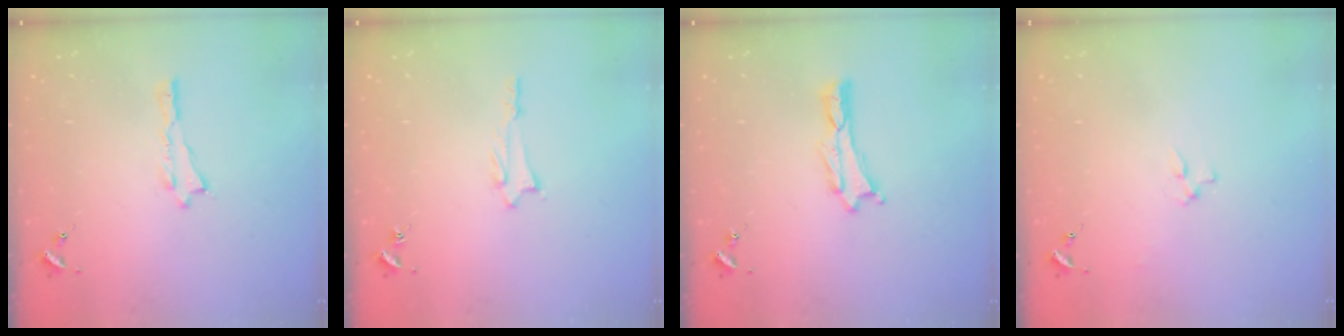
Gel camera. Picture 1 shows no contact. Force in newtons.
{"total": 1.4, "press": 1.4, "slide": 0.2}
{"total": 0.0}
{"total": 2.3, "press": 2.3, "slide": 0.3}